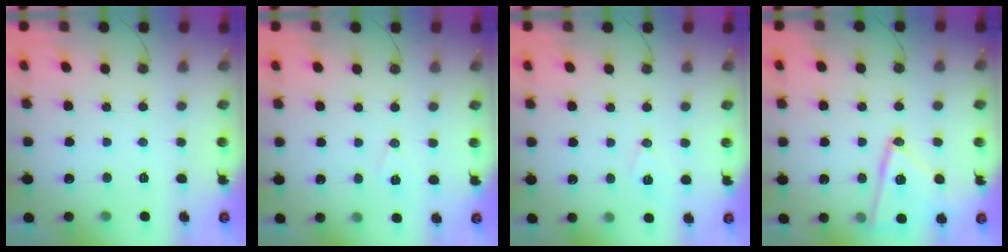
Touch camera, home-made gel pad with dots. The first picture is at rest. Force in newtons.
{"total": 7.3, "press": 5.8, "slide": 4.4}
{"total": 6.9, "press": 5.8, "slide": 3.7}
{"total": 14.7, "press": 14.4, "slide": 3.1}